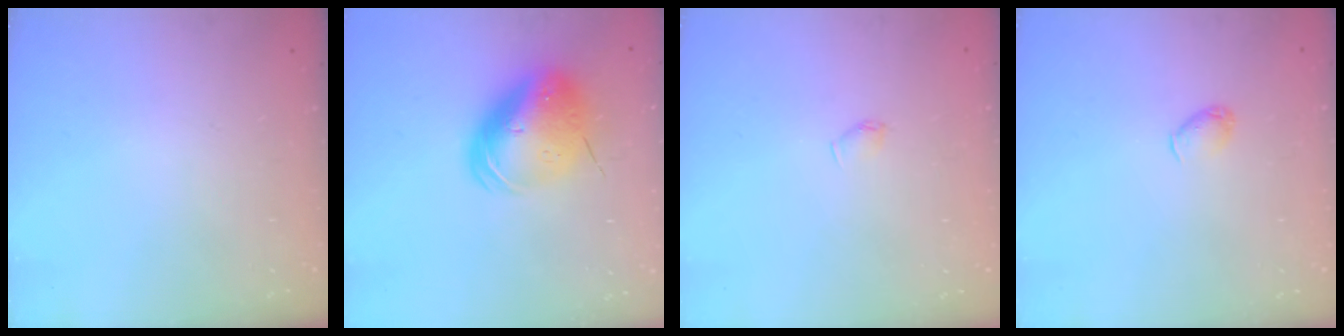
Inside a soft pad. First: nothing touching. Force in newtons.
{"total": 14.7, "press": 14.4, "slide": 2.9}
{"total": 3.8, "press": 3.7, "slide": 0.8}
{"total": 3.7, "press": 3.7, "slide": 0.7}